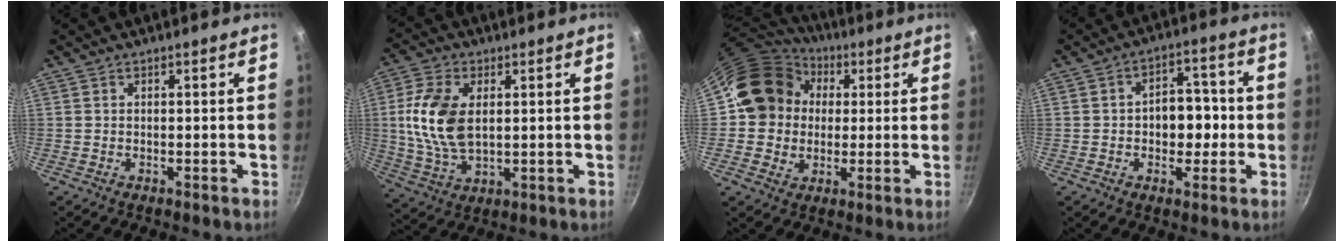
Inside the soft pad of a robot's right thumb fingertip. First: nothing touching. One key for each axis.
{"total": 13.3, "fx": 1.8, "fy": 7.6, "fz": 10.8, "tx": -0.224, "ty": -0.005, "tz": 0.039}
{"total": 17.0, "fx": 2.3, "fy": 14.4, "fz": 8.6, "tx": -0.142, "ty": 0.026, "tz": 0.039}
{"total": 8.1, "fx": -0.7, "fy": 5.5, "fz": 6.0, "tx": -0.048, "ty": 0.023, "tz": -0.015}